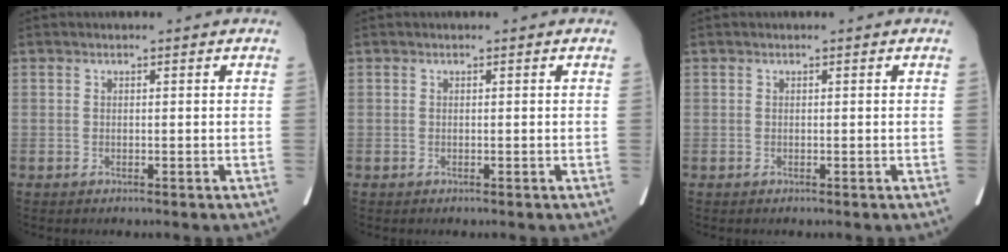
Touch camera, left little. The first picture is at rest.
{"total": 0.0}
{"total": 0.0}